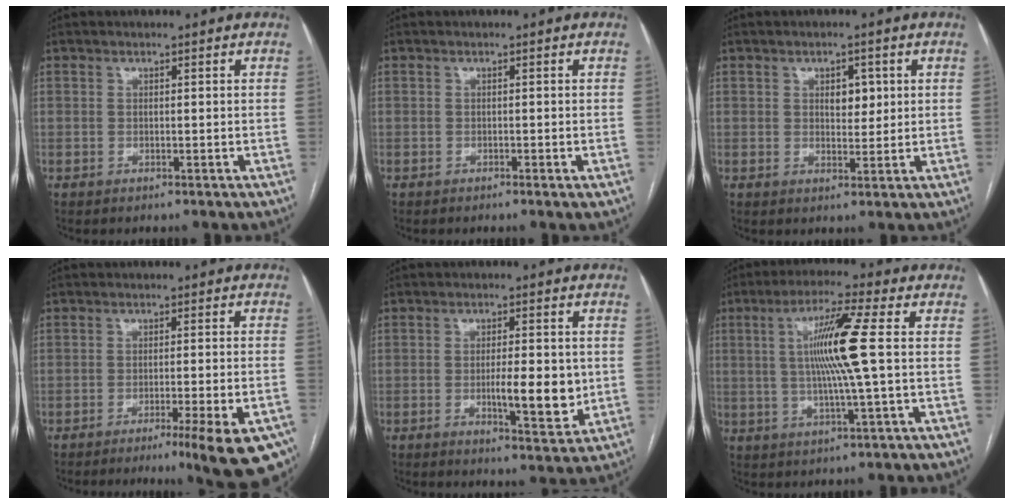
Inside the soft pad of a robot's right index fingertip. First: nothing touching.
{"total": 0.6, "force": [-0.4, 0.0, 0.5], "torque": [-0.009, -0.001, -0.005]}
{"total": 3.3, "force": [1.0, 1.9, 2.6], "torque": [-0.034, 0.001, 0.017]}
{"total": 13.4, "force": [-8.9, 0.9, 10.0], "torque": [-0.062, -0.004, -0.119]}
{"total": 8.1, "force": [-1.0, 2.1, 7.7], "torque": [-0.121, -0.011, -0.013]}
{"total": 10.3, "force": [1.0, -0.9, 10.2], "torque": [-0.191, 0.001, 0.017]}